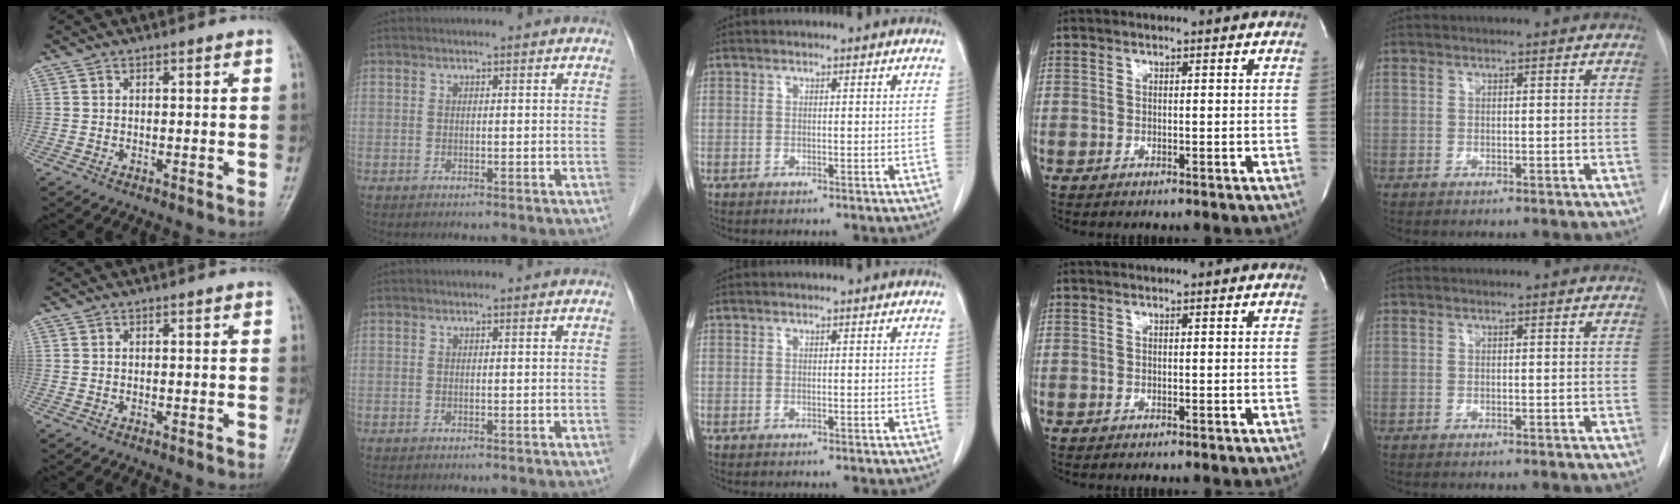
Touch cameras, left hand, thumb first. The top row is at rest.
{}